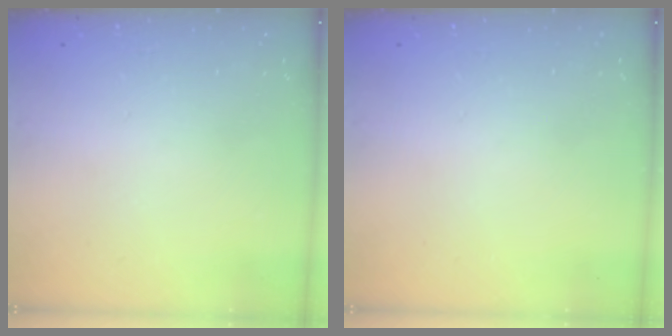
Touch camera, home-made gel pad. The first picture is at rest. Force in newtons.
{"total": 0.0}